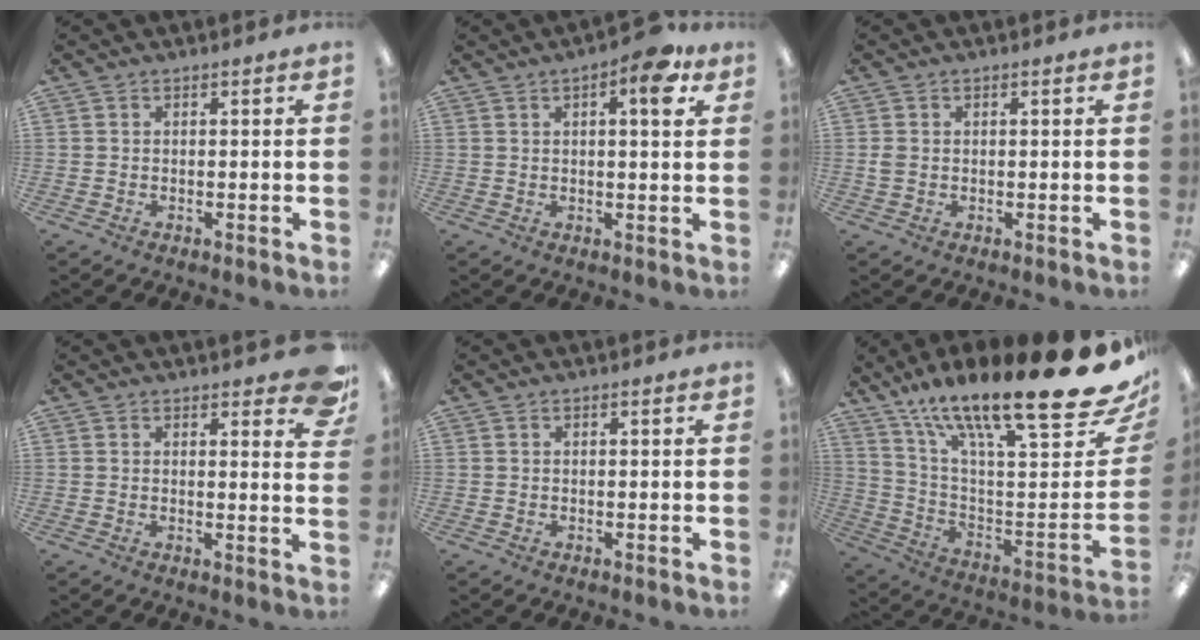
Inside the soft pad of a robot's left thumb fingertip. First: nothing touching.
{"total": 6.7, "force": [3.3, 2.1, 5.5], "torque": [-0.075, -0.007, 0.046]}
{"total": 1.8, "force": [0.1, 1.3, 1.3], "torque": [-0.025, 0.006, 0.001]}
{"total": 5.7, "force": [3.9, 2.0, 3.6], "torque": [-0.032, -0.024, 0.062]}
{"total": 0.0}
{"total": 24.3, "force": [16.6, 3.8, 17.3], "torque": [-0.250, -0.132, 0.265]}